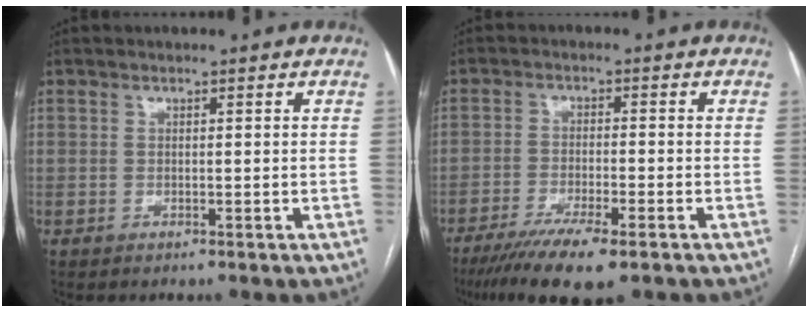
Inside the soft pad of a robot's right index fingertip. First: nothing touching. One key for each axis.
{"total": 10.0, "fx": -7.0, "fy": 1.0, "fz": 7.1, "tx": -0.115, "ty": -0.022, "tz": -0.111}